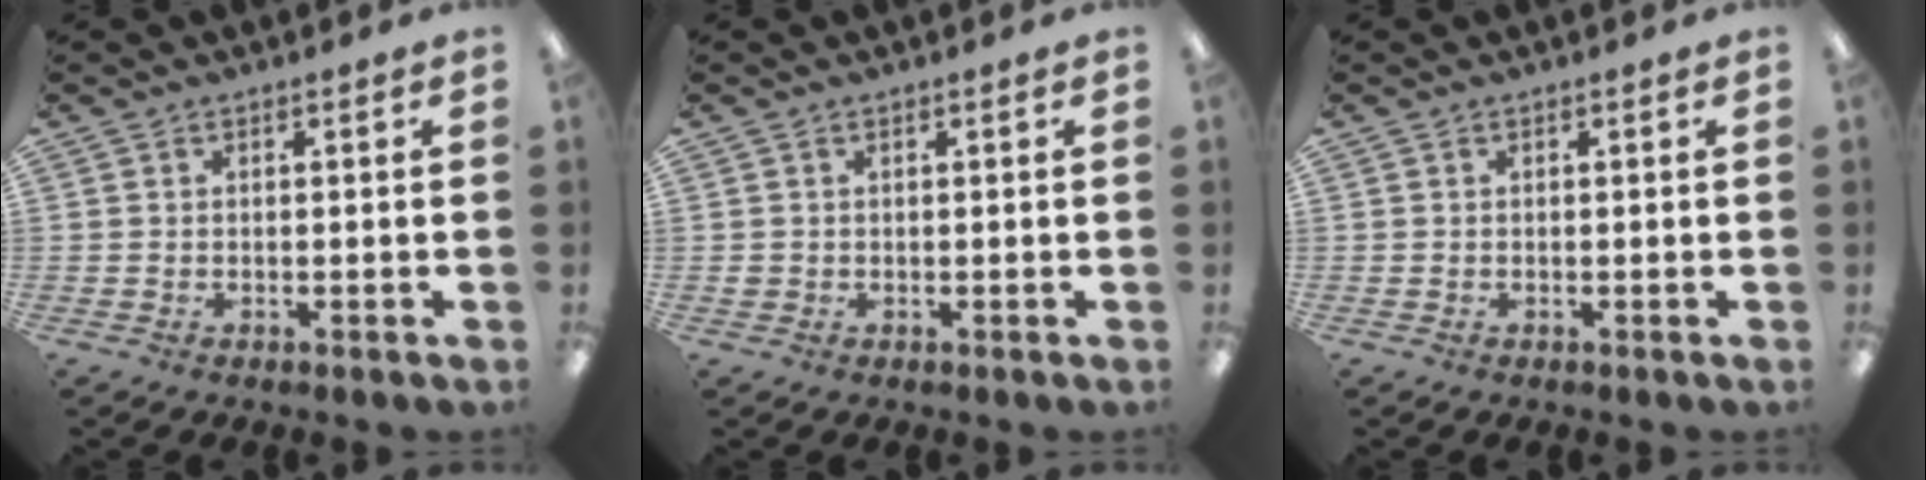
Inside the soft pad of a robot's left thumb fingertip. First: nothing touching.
{"total": 0.8, "force": [0.3, 0.7, 0.3], "torque": [-0.006, 0.004, 0.005]}
{"total": 0.0}